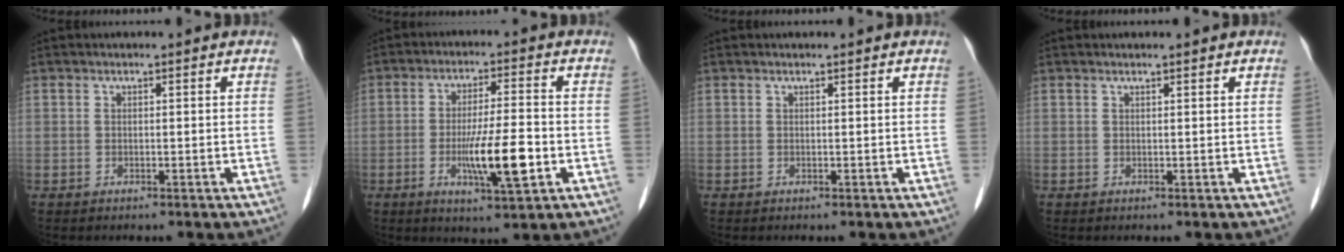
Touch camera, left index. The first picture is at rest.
{"total": 9.0, "force": [-2.5, 1.0, 8.6], "torque": [-0.155, -0.010, -0.043]}
{"total": 0.6, "force": [0.5, 0.0, 0.2], "torque": [-0.008, 0.003, 0.008]}
{"total": 1.1, "force": [0.9, 0.1, 0.6], "torque": [-0.011, 0.008, 0.016]}